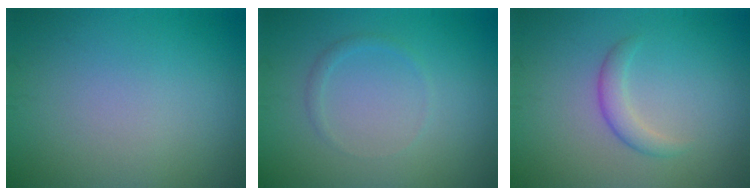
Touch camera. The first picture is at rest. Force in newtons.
{"total": 0.8, "press": 0.8, "slide": 0.1}
{"total": 1.8, "press": 1.8, "slide": 0.1}